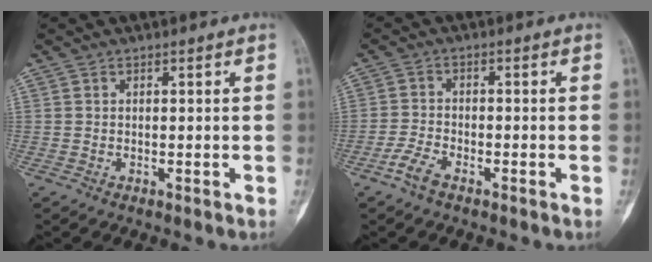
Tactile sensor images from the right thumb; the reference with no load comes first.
{"total": 3.5, "force": [-2.5, 1.3, 2.1], "torque": [-0.053, 0.011, -0.053]}